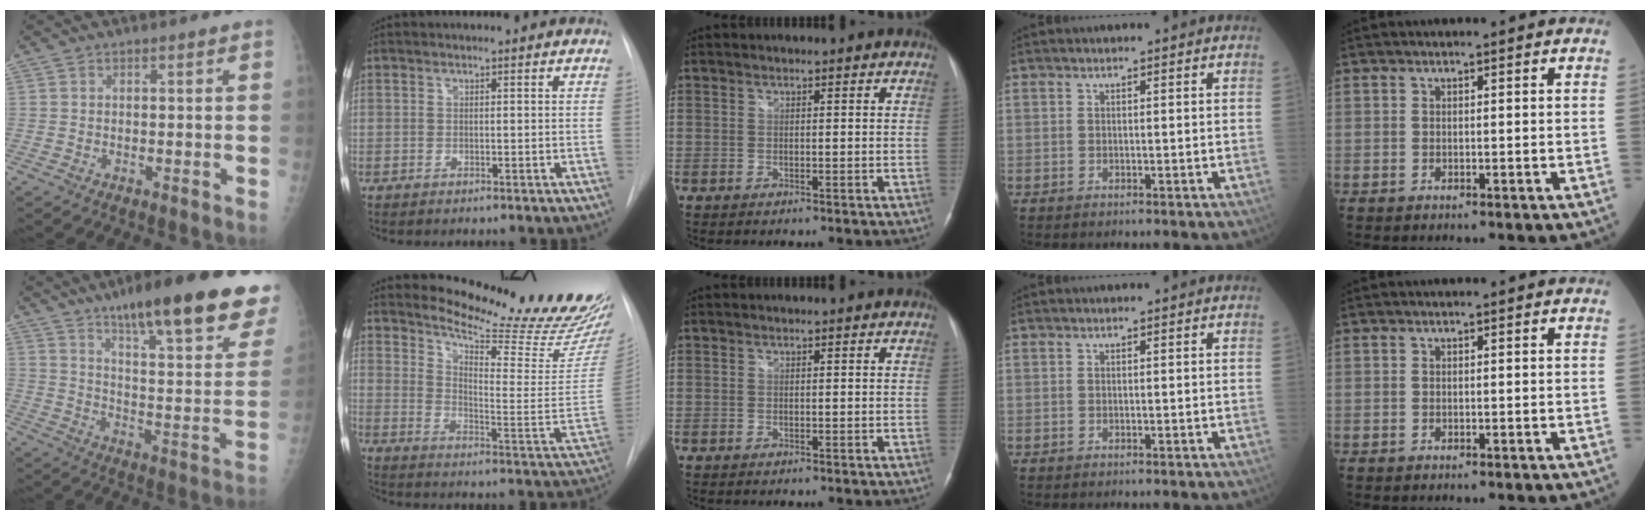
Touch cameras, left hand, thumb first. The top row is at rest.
{"thumb": {"total": 26.7, "force": [18.0, 5.4, 19.0], "torque": [-0.239, -0.060, 0.255]}, "index": {"total": 22.7, "force": [20.9, 0.7, 8.7], "torque": [-0.133, -0.135, 0.271]}}